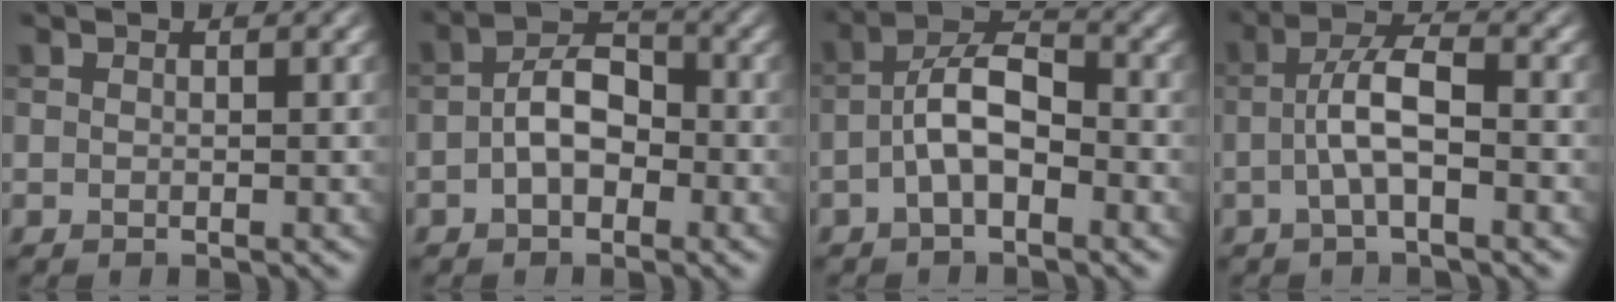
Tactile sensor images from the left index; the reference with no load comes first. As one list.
[{"total": 4.1, "force": [-0.9, 2.5, 3.1], "torque": [-0.052, 0.009, -0.023]}, {"total": 4.7, "force": [-1.5, 2.1, 4.0], "torque": [-0.071, 0.016, -0.037]}, {"total": 4.2, "force": [-0.8, 1.2, 3.9], "torque": [-0.076, 0.011, -0.022]}]